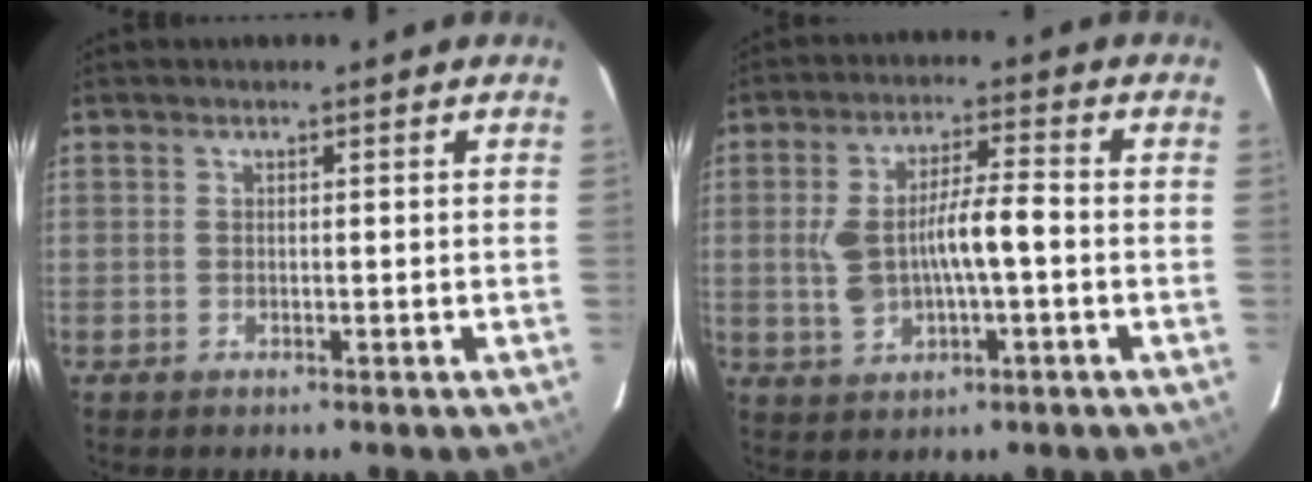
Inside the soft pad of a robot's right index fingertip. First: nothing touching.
{"total": 8.8, "force": [-0.6, 2.5, 8.5], "torque": [-0.170, 0.018, -0.004]}